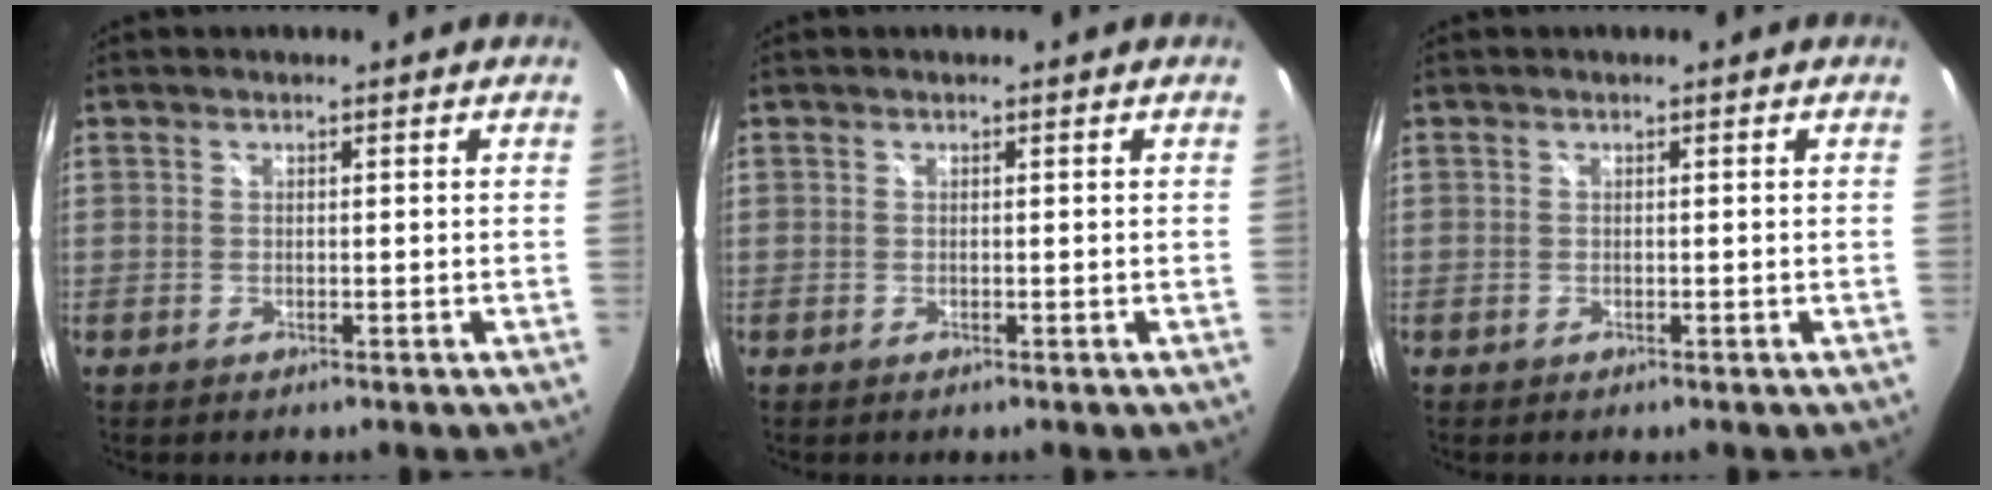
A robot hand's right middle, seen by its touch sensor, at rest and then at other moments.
{"total": 0.0}
{"total": 0.0}